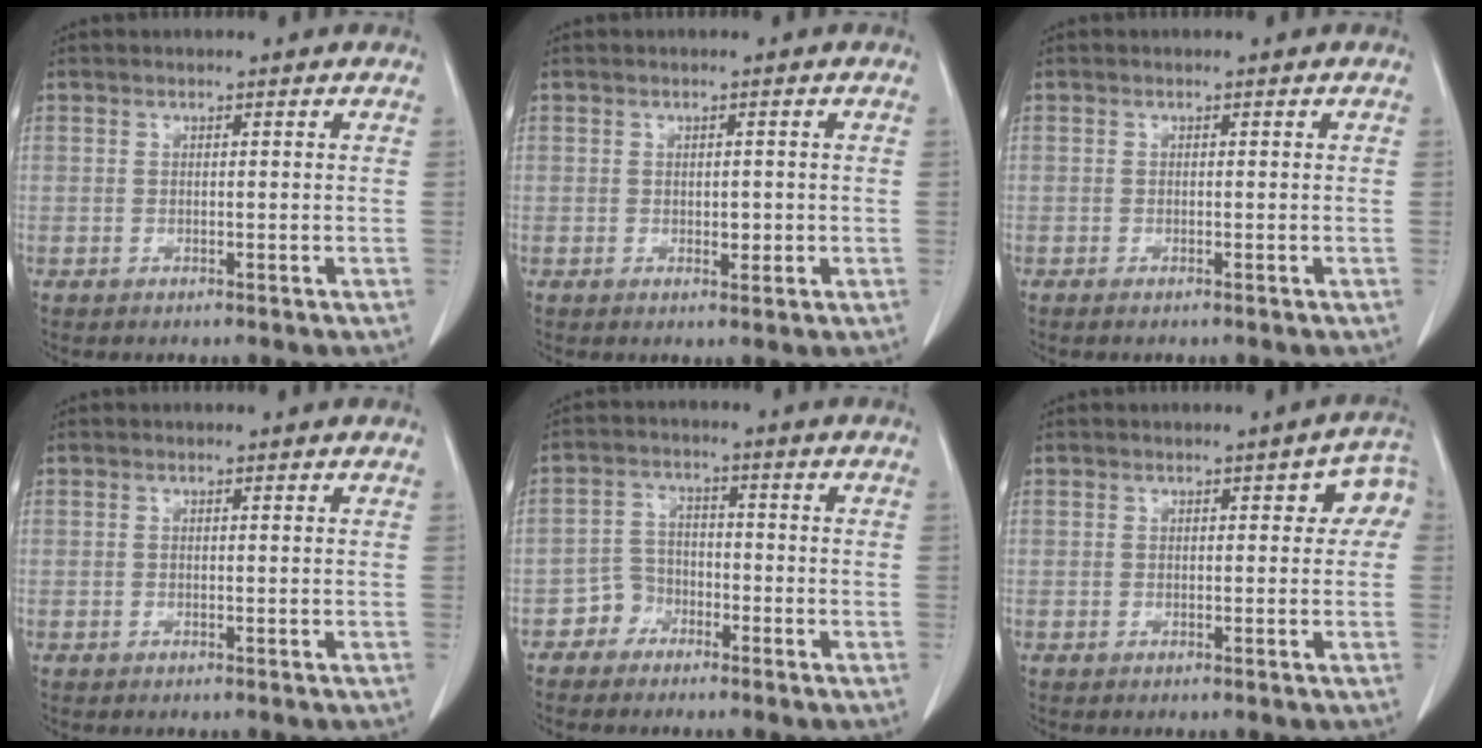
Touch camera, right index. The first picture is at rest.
{"total": 1.7, "force": [-0.2, 1.0, 1.3], "torque": [-0.017, 0.000, 0.002]}
{"total": 0.7, "force": [-0.5, 0.0, 0.4], "torque": [-0.010, -0.002, -0.009]}
{"total": 0.0}
{"total": 3.7, "force": [-2.3, 2.9, 0.2], "torque": [0.005, 0.014, -0.046]}
{"total": 4.5, "force": [1.1, 2.0, 3.9], "torque": [-0.039, 0.022, 0.008]}